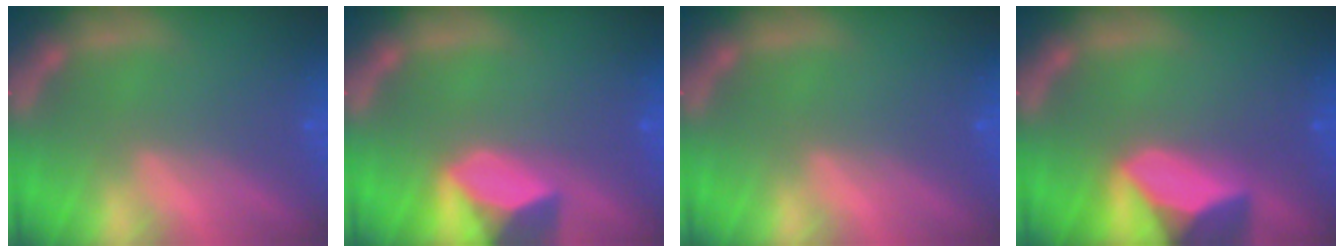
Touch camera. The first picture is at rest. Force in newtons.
{"total": 5.9}
{"total": 0.0}
{"total": 8.9}